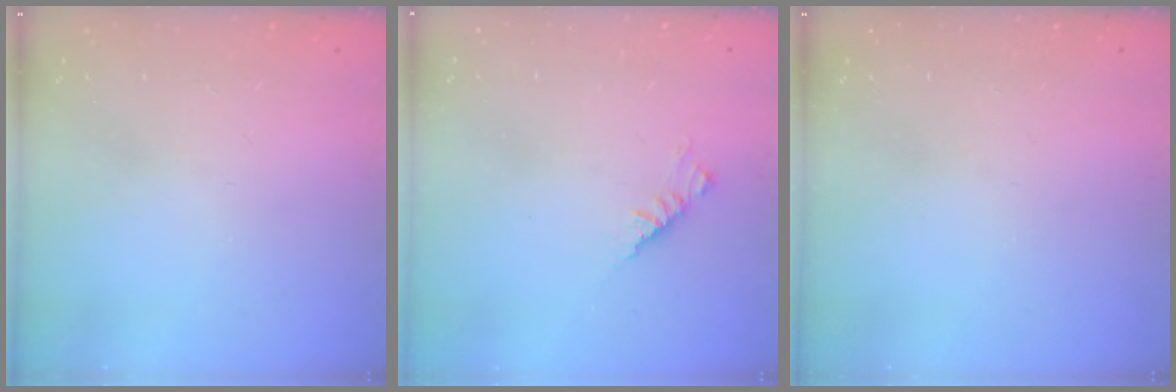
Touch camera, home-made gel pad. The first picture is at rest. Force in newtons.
{"total": 2.9, "press": 2.8, "slide": 0.7}
{"total": 0.0}